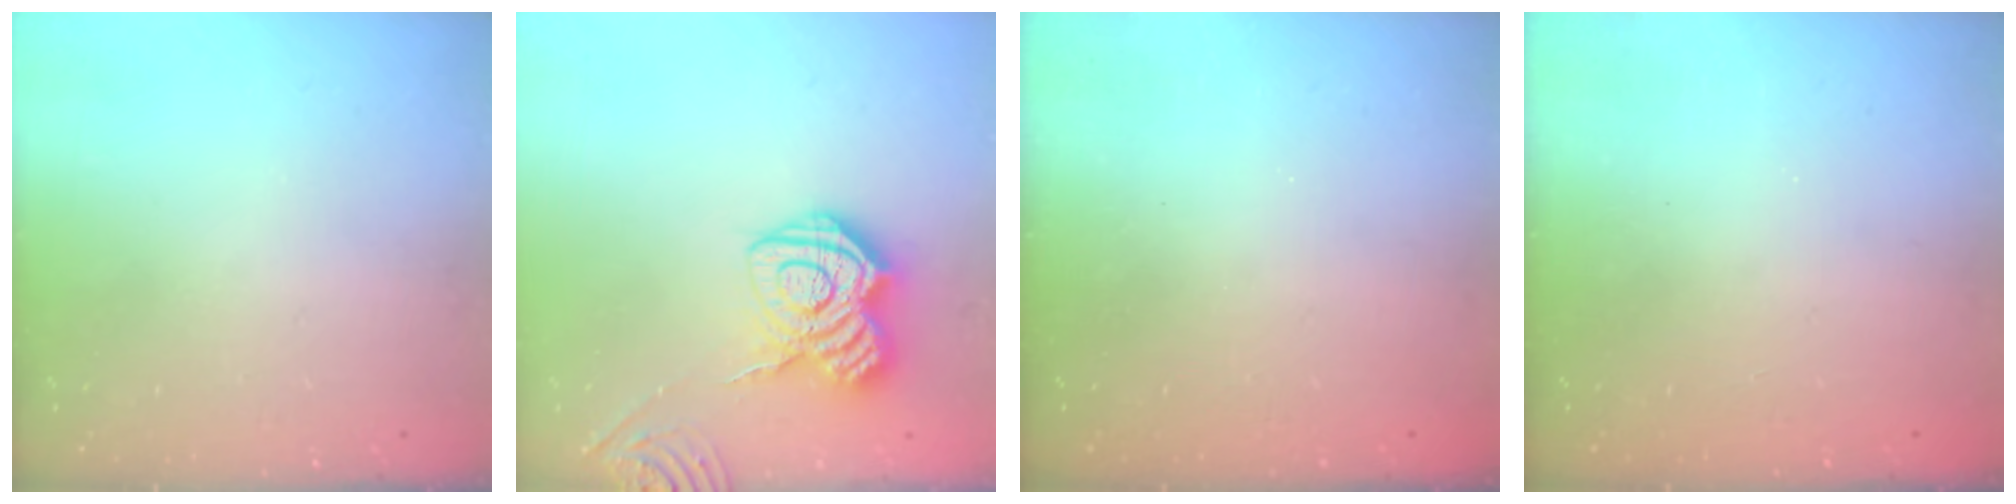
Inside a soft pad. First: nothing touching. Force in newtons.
{"total": 13.3, "press": 13.3, "slide": 0.8}
{"total": 2.4, "press": 2.3, "slide": 0.8}
{"total": 2.3, "press": 2.2, "slide": 0.8}